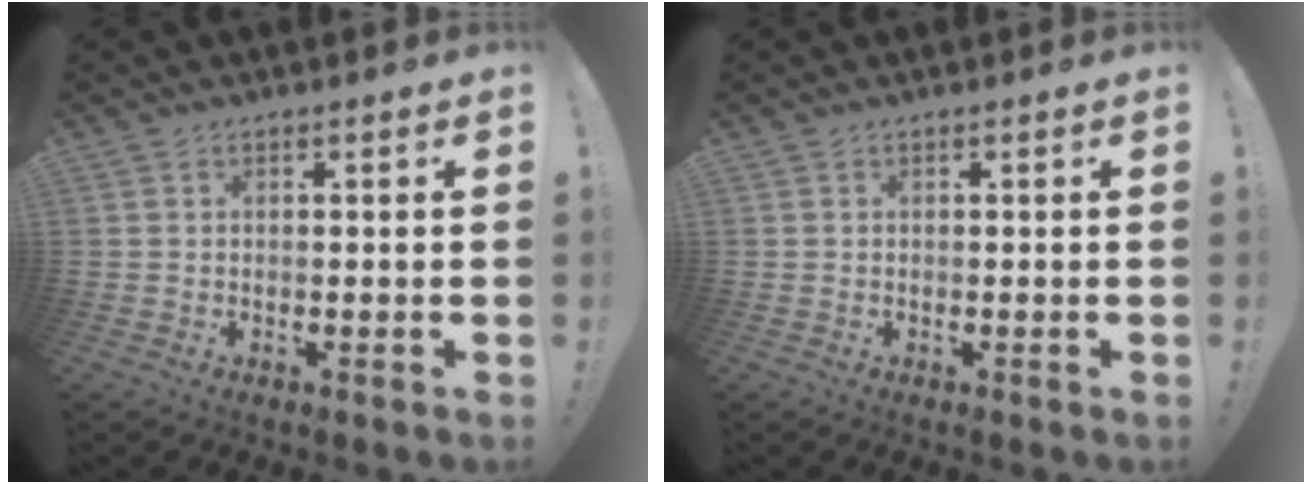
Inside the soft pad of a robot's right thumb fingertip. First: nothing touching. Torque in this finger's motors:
{"motor_torque": [-0.04, 0.04, 0.05, 0.04, 0.00]}